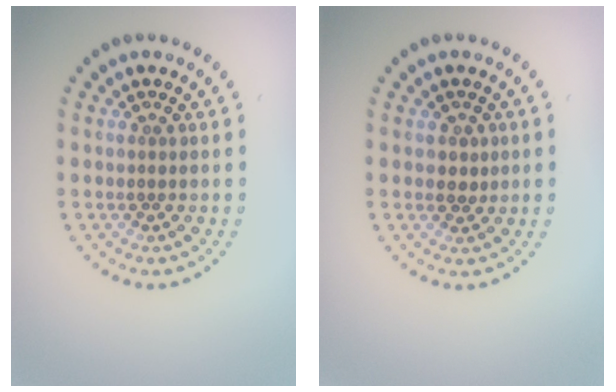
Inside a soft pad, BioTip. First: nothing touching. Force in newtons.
{"total": 1.2, "press": 1.0, "slide": 0.5}